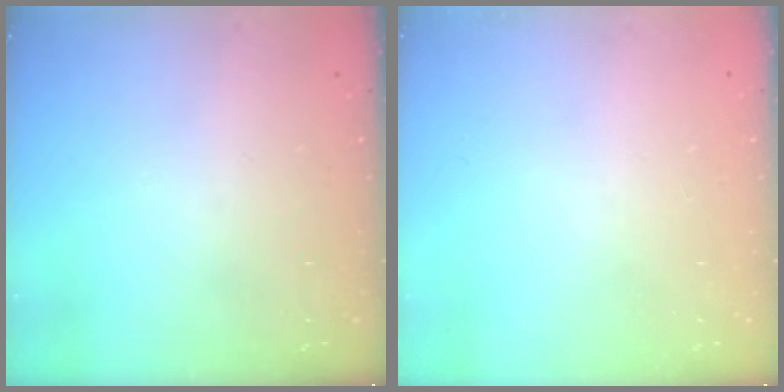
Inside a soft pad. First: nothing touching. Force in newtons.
{"total": 0.0}